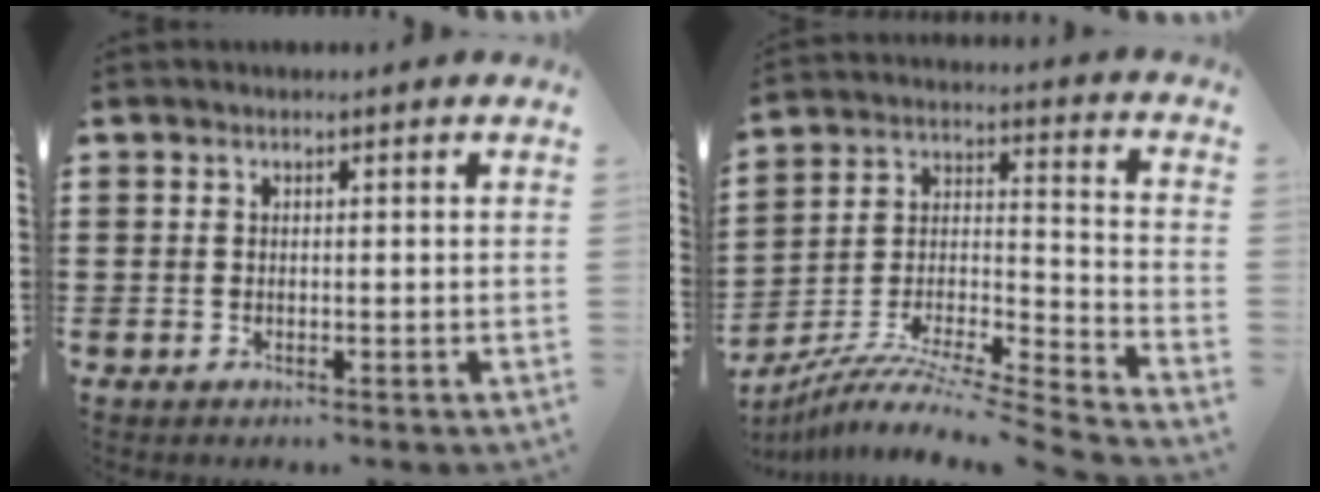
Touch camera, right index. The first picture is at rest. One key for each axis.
{"total": 9.0, "fx": -8.1, "fy": 0.4, "fz": 3.8, "tx": -0.068, "ty": 0.000, "tz": -0.166}